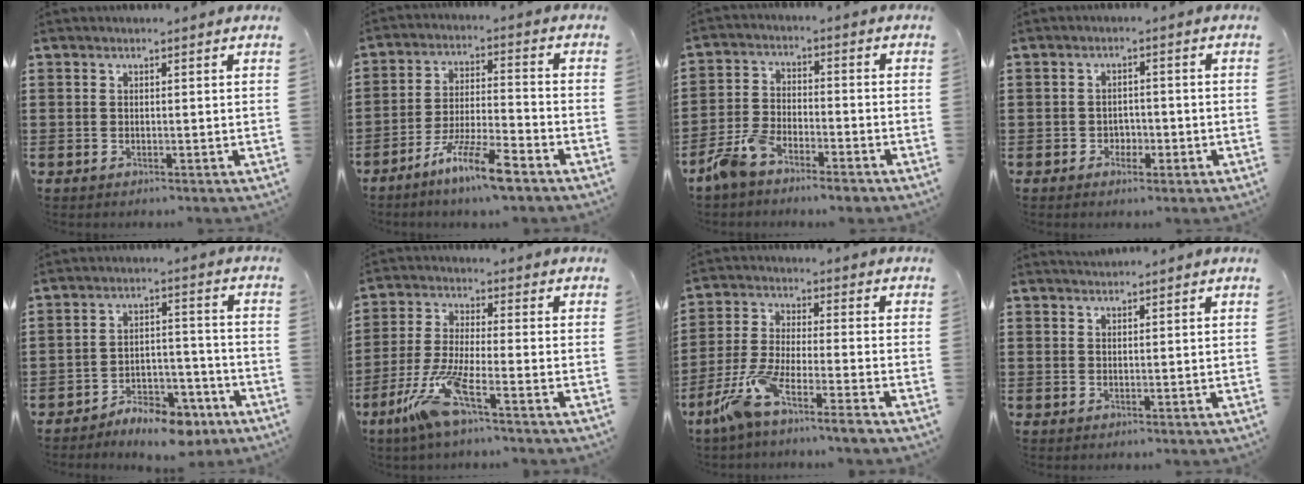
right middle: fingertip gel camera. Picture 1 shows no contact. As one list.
[{"total": 9.2, "force": [-6.7, 0.9, 6.2], "torque": [-0.122, -0.003, -0.128]}, {"total": 6.0, "force": [-5.1, 1.6, 2.7], "torque": [-0.069, 0.004, -0.102]}, {"total": 2.1, "force": [-1.3, 1.4, 1.0], "torque": [-0.023, 0.001, -0.028]}, {"total": 6.9, "force": [-6.2, 2.0, 2.2], "torque": [-0.026, 0.024, -0.115]}, {"total": 9.0, "force": [-5.4, 1.1, 7.1], "torque": [-0.158, -0.012, -0.105]}, {"total": 7.8, "force": [-6.4, 0.2, 4.5], "torque": [-0.111, -0.016, -0.129]}, {"total": 1.0, "force": [1.0, 0.1, 0.1], "torque": [-0.004, 0.001, 0.019]}]